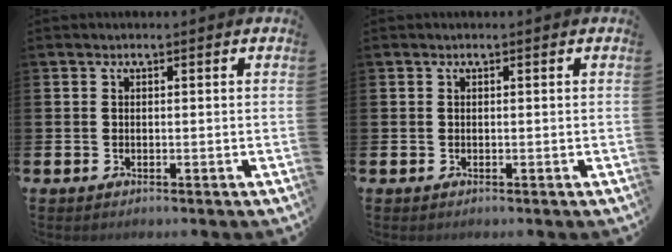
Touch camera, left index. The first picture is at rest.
{"total": 0.0}